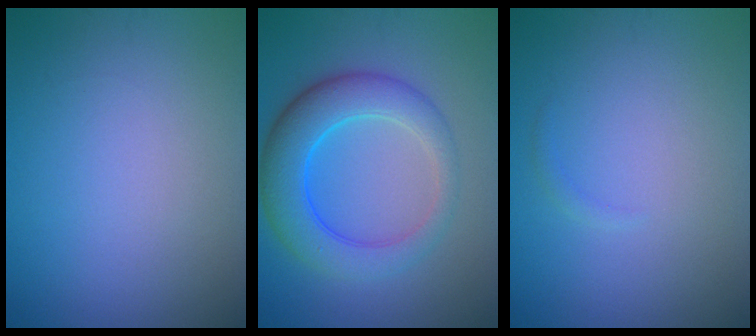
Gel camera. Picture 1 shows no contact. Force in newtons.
{"total": 6.5, "press": 6.5, "slide": 0.2}
{"total": 0.5, "press": 0.5, "slide": 0.1}